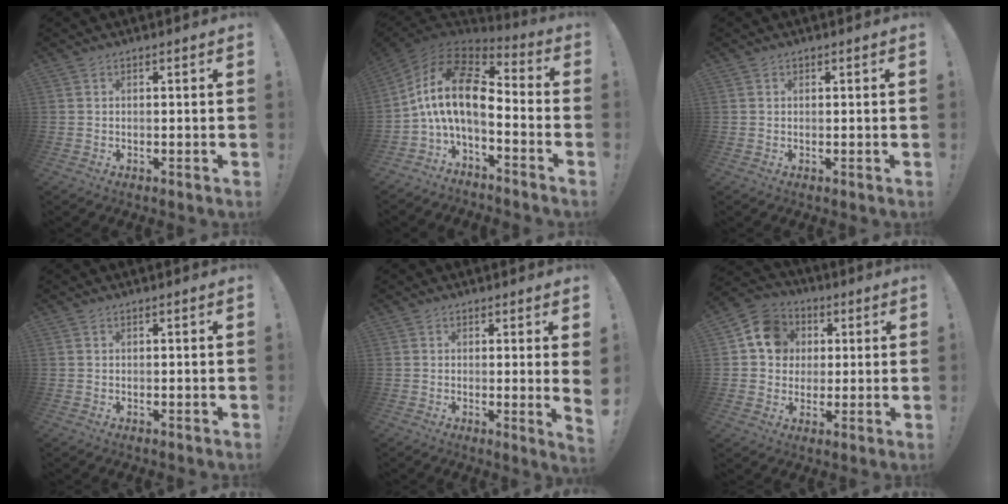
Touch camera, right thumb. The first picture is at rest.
{"total": 15.1, "force": [1.5, 7.2, 13.3], "torque": [-0.240, -0.011, 0.026]}
{"total": 0.0}
{"total": 0.0}
{"total": 3.0, "force": [0.9, -0.6, 2.8], "torque": [-0.032, -0.018, 0.011]}
{"total": 12.2, "force": [2.9, 10.8, 4.9], "torque": [-0.059, 0.000, 0.060]}